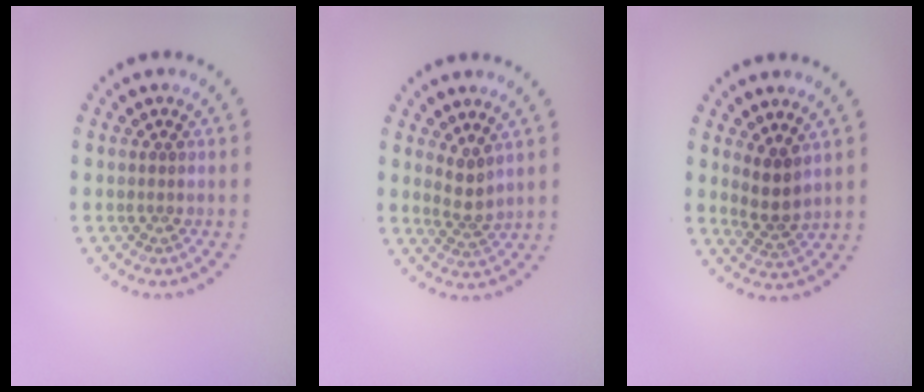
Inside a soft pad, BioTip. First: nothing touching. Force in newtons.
{"total": 1.9, "press": 1.4, "slide": 1.3}
{"total": 2.5, "press": 2.0, "slide": 1.4}